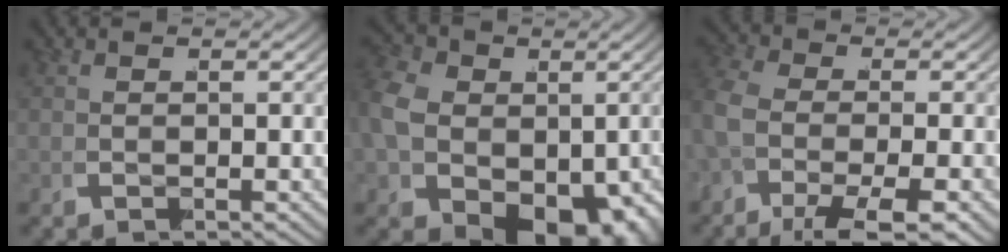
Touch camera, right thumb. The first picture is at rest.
{"total": 10.4, "force": [-1.5, 7.7, 6.8], "torque": [-0.146, -0.069, 0.005]}
{"total": 5.6, "force": [-2.7, 2.9, 3.9], "torque": [-0.086, -0.016, -0.039]}